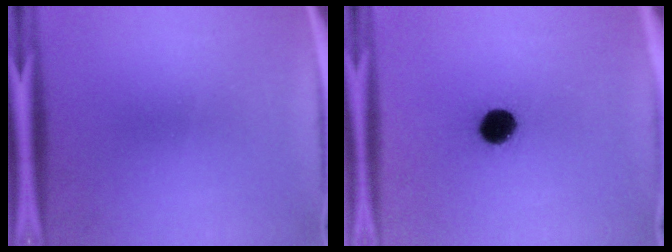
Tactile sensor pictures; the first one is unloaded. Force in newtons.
{"total": 9.2}